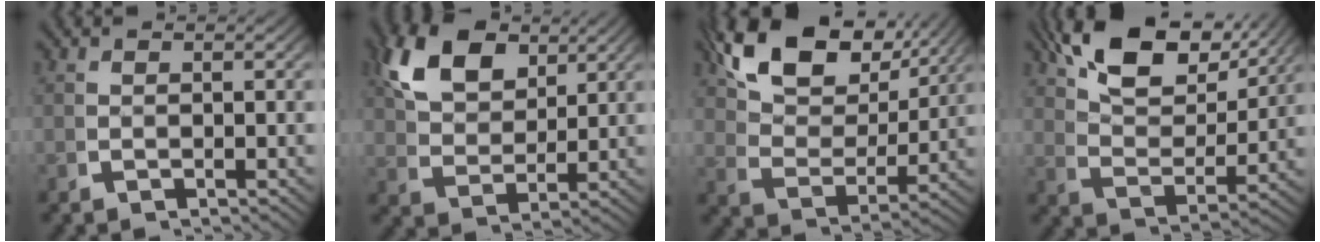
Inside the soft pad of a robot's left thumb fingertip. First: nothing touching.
{"total": 7.8, "force": [4.1, 4.4, 4.9], "torque": [-0.107, -0.002, 0.082]}
{"total": 10.4, "force": [6.4, 4.7, 6.7], "torque": [-0.137, 0.015, 0.110]}
{"total": 9.6, "force": [6.6, 3.5, 6.1], "torque": [-0.118, 0.015, 0.113]}